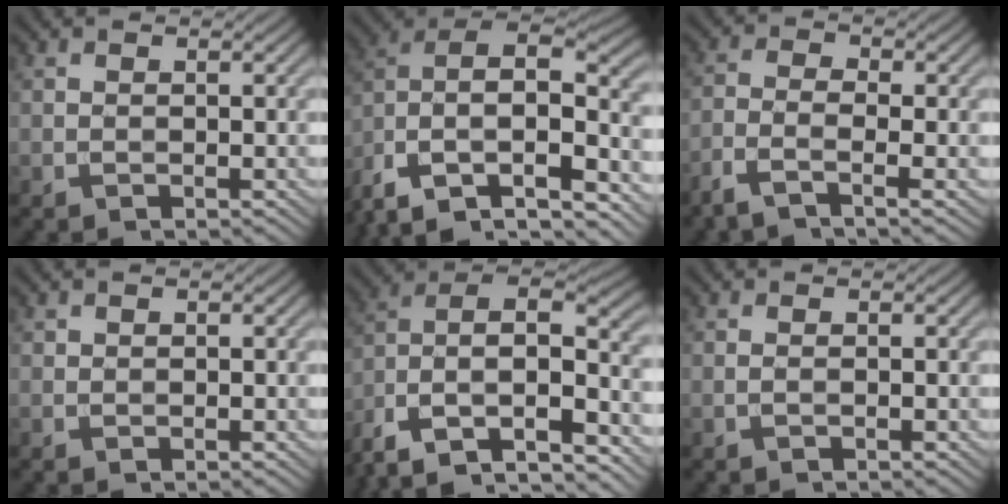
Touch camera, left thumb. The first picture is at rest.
{"total": 16.7, "force": [-6.5, 10.6, 11.1], "torque": [-0.270, -0.031, -0.096]}
{"total": 4.2, "force": [-2.7, 0.8, 3.2], "torque": [-0.067, -0.007, -0.065]}
{"total": 0.0}
{"total": 16.1, "force": [-7.1, 9.0, 11.2], "torque": [-0.274, -0.028, -0.115]}
{"total": 0.5, "force": [-0.2, 0.1, 0.5], "torque": [-0.011, -0.001, -0.006]}